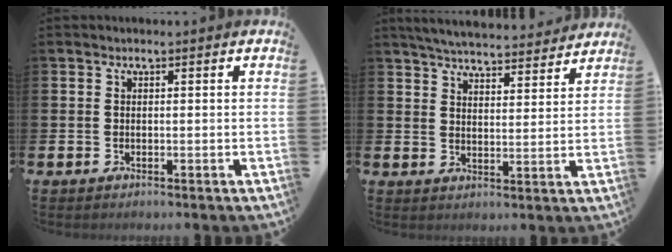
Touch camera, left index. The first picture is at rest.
{"total": 5.6, "force": [5.6, 0.6, 0.8], "torque": [-0.032, -0.039, 0.098]}